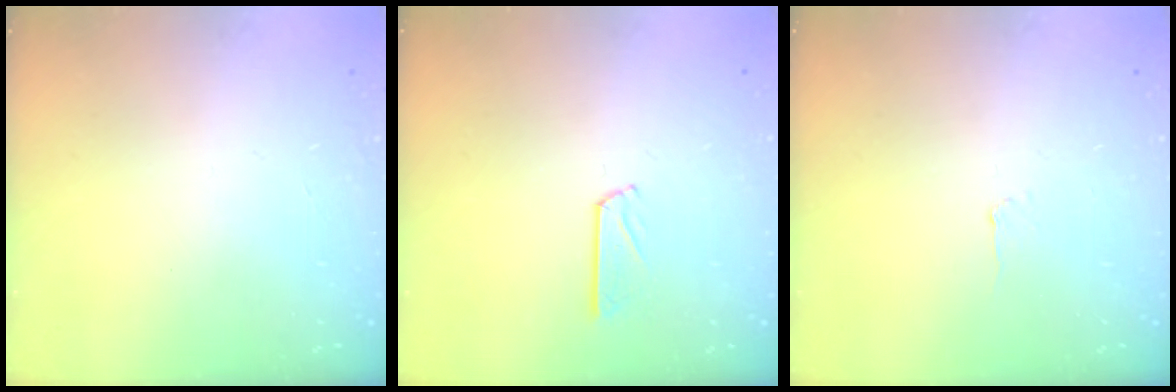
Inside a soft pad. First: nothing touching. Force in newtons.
{"total": 5.2, "press": 5.2, "slide": 0.3}
{"total": 2.5, "press": 2.5, "slide": 0.3}